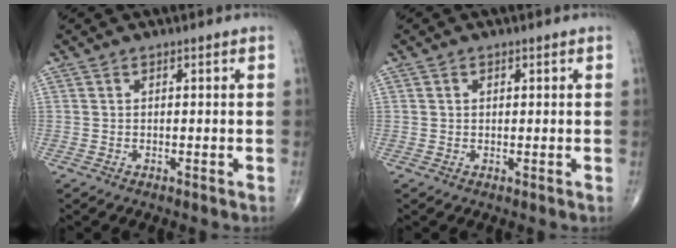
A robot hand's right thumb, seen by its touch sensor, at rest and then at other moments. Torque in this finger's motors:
{"motor_torque": [-0.17, -0.01, -0.22, -0.01, 0.02]}